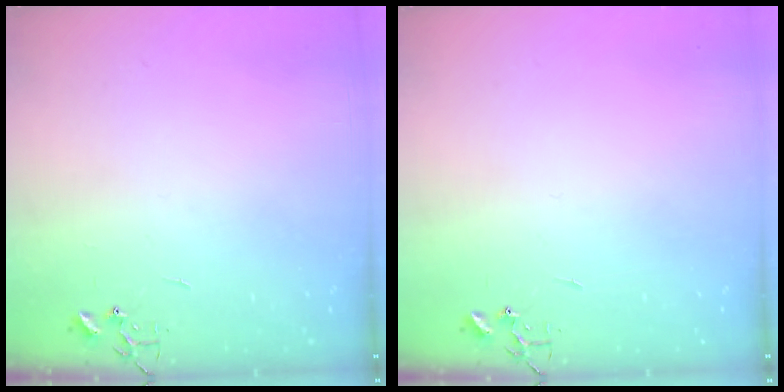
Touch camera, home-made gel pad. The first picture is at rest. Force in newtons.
{"total": 0.0}